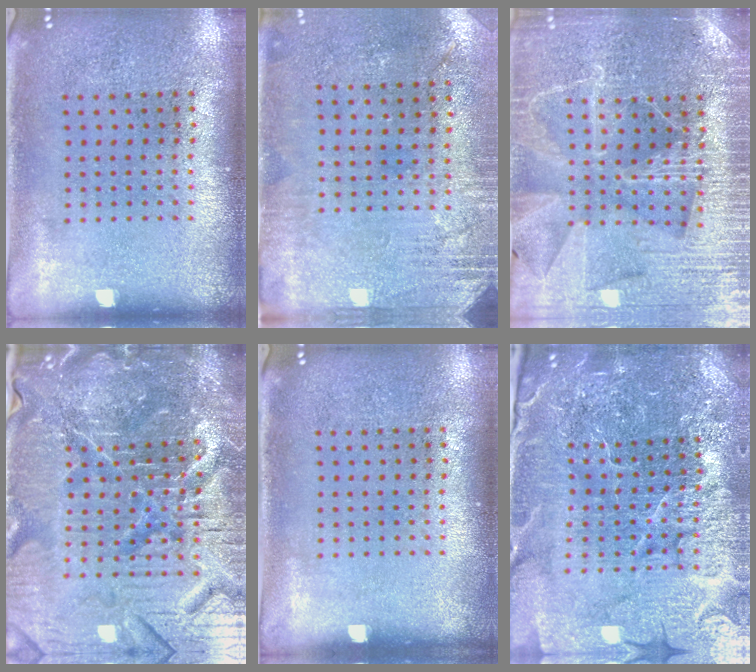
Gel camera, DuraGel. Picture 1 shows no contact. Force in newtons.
{"total": 2.8, "press": 2.4, "slide": 1.5}
{"total": 4.1, "press": 3.9, "slide": 1.3}
{"total": 7.3, "press": 6.5, "slide": 3.4}
{"total": 0.0}
{"total": 5.8, "press": 5.2, "slide": 2.6}